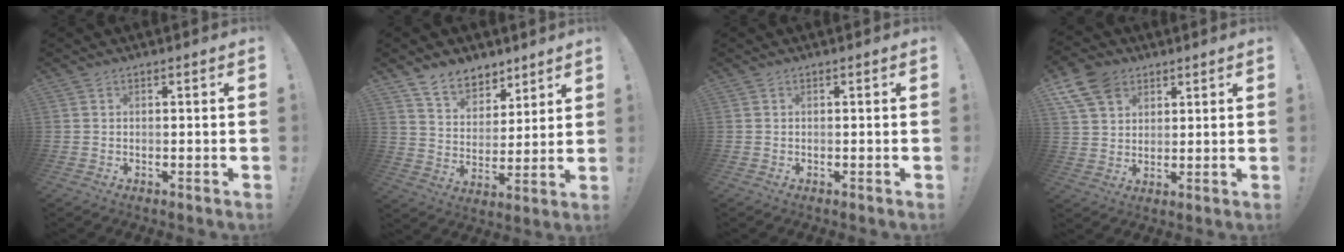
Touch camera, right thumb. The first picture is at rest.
{"total": 10.1, "force": [7.9, 5.8, 2.4], "torque": [-0.041, -0.061, 0.154]}
{"total": 0.0}
{"total": 10.4, "force": [5.9, 7.2, 4.6], "torque": [-0.096, -0.020, 0.118]}